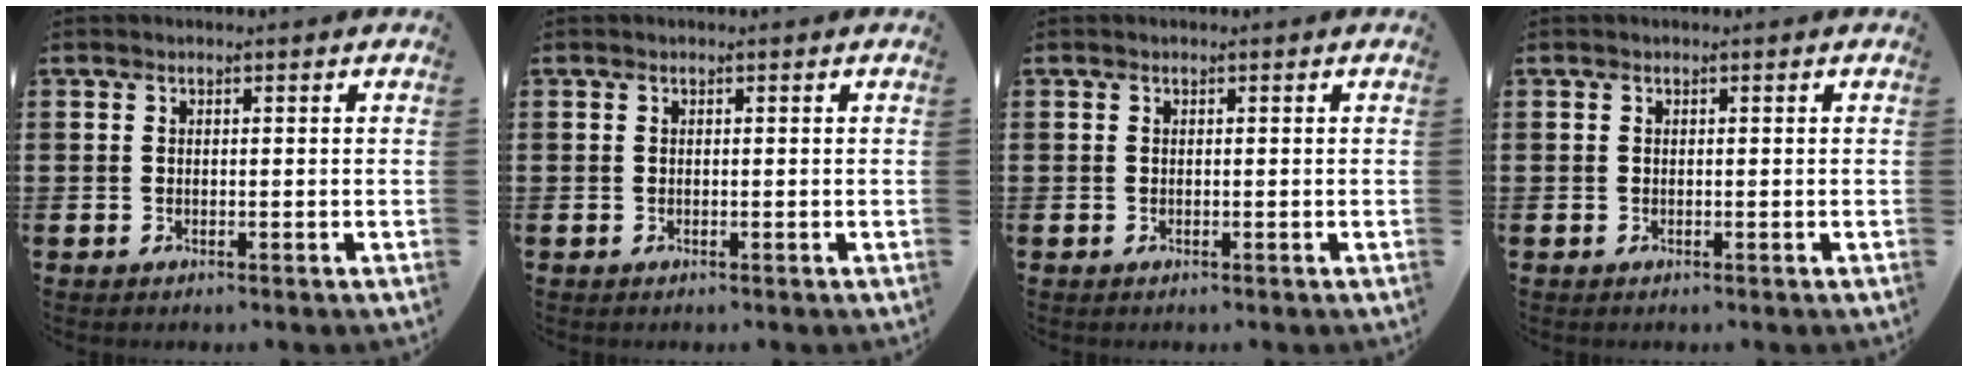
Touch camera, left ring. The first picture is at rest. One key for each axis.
{"total": 0.0}
{"total": 0.0}
{"total": 0.0}